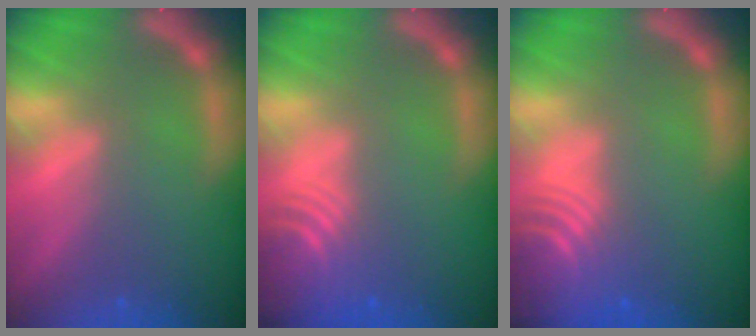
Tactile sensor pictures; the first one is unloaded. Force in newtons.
{"total": 7.0}
{"total": 9.1}